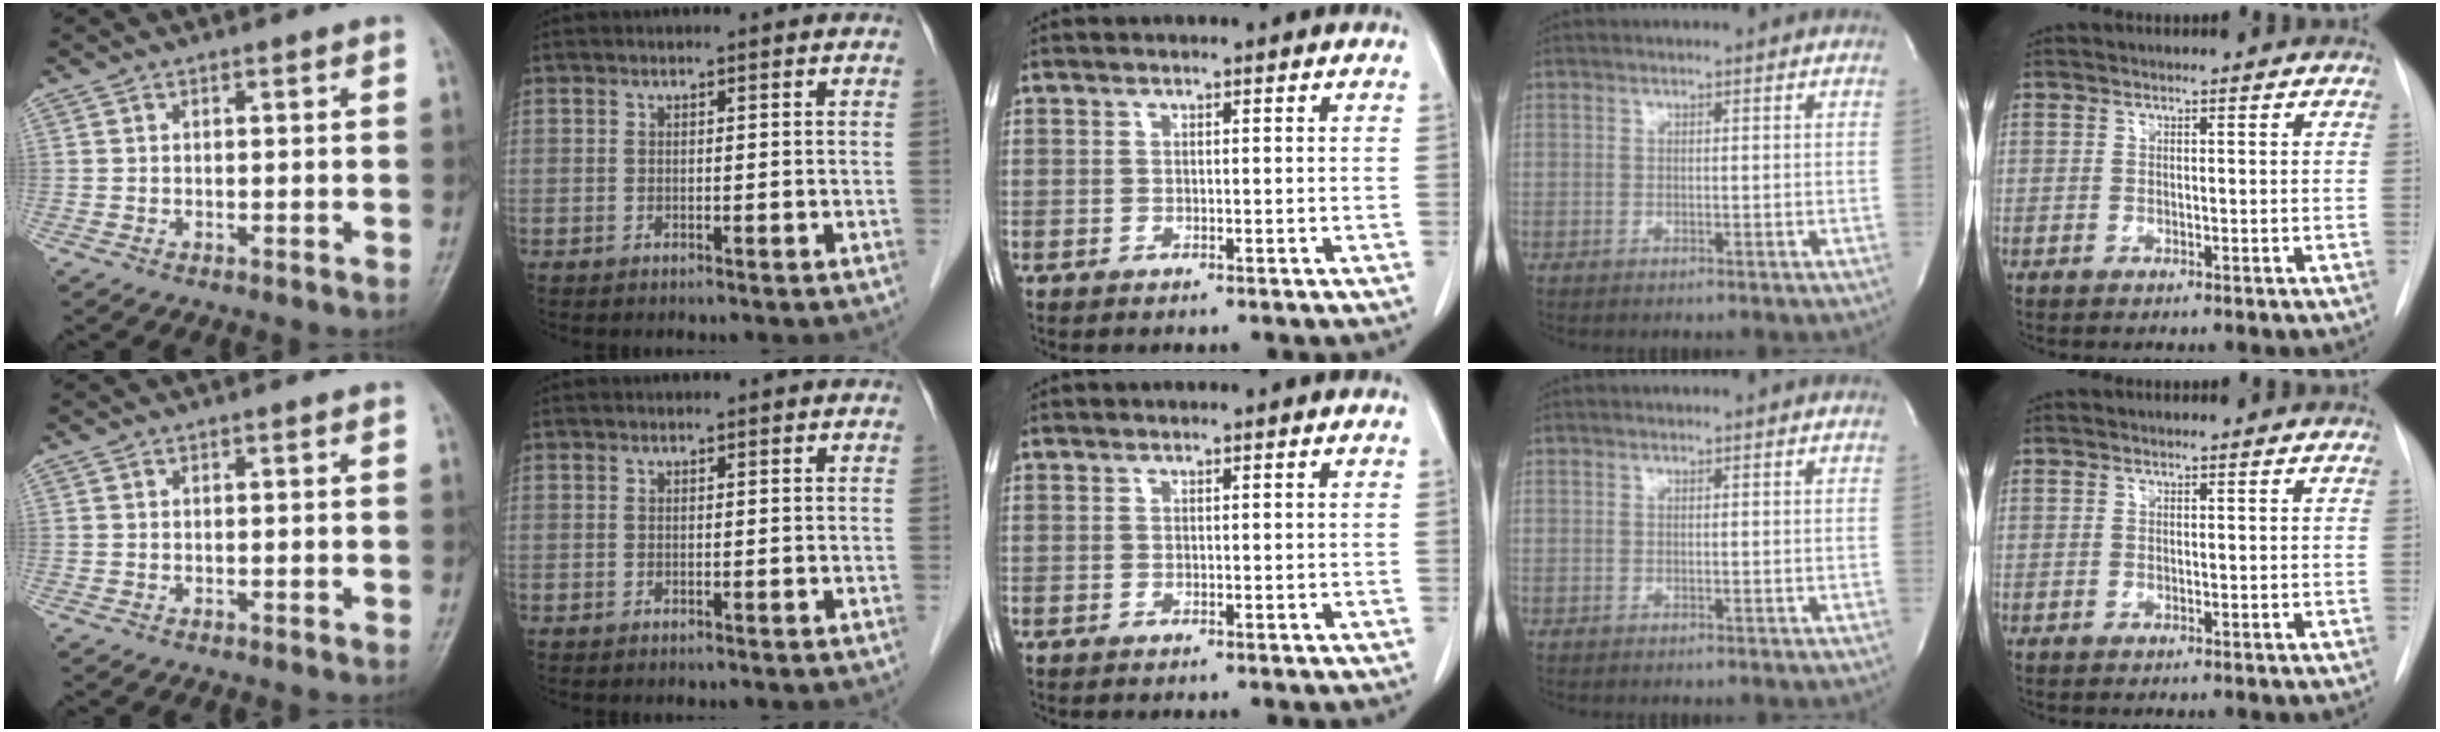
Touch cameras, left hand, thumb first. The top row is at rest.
{}